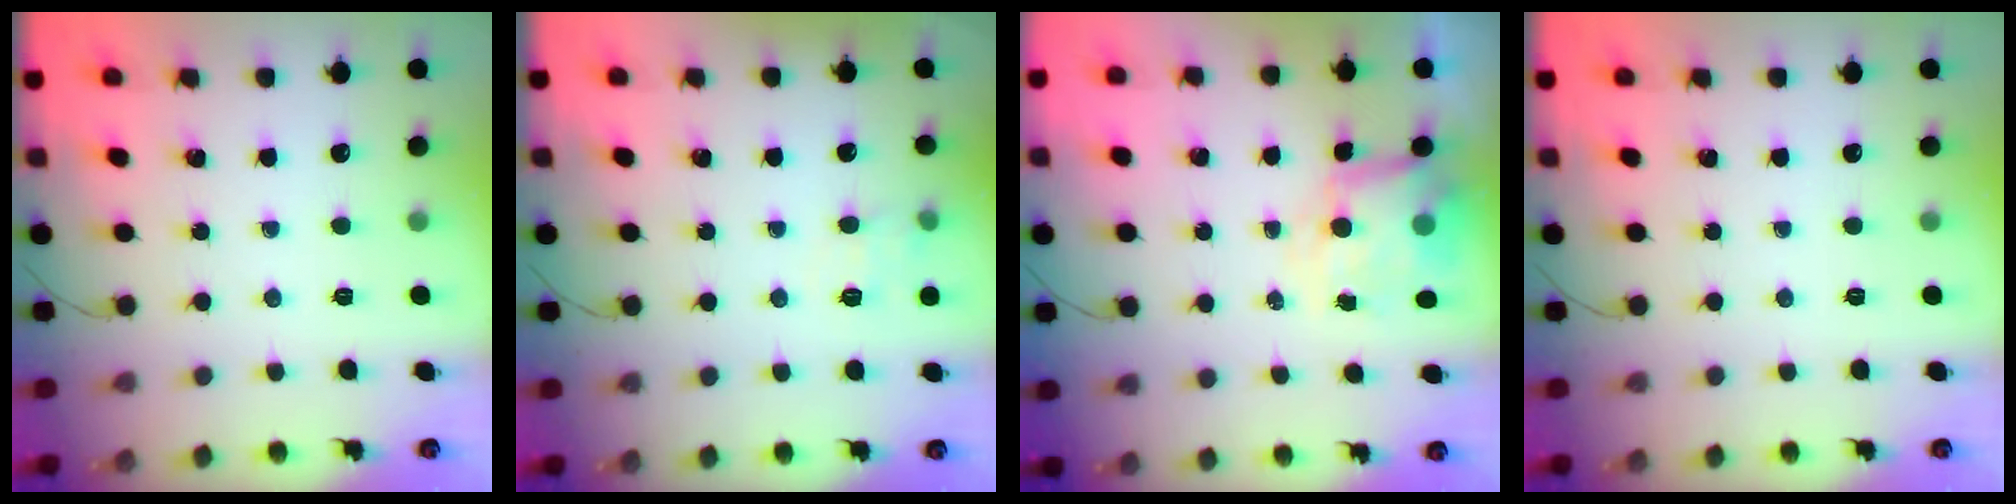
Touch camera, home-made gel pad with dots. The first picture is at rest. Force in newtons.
{"total": 6.7, "press": 6.5, "slide": 1.8}
{"total": 6.8, "press": 6.5, "slide": 1.9}
{"total": 0.0}